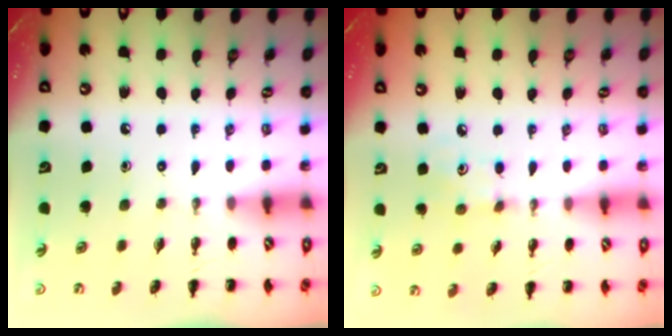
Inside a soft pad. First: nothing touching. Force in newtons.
{"total": 4.8, "press": 4.6, "slide": 1.2}